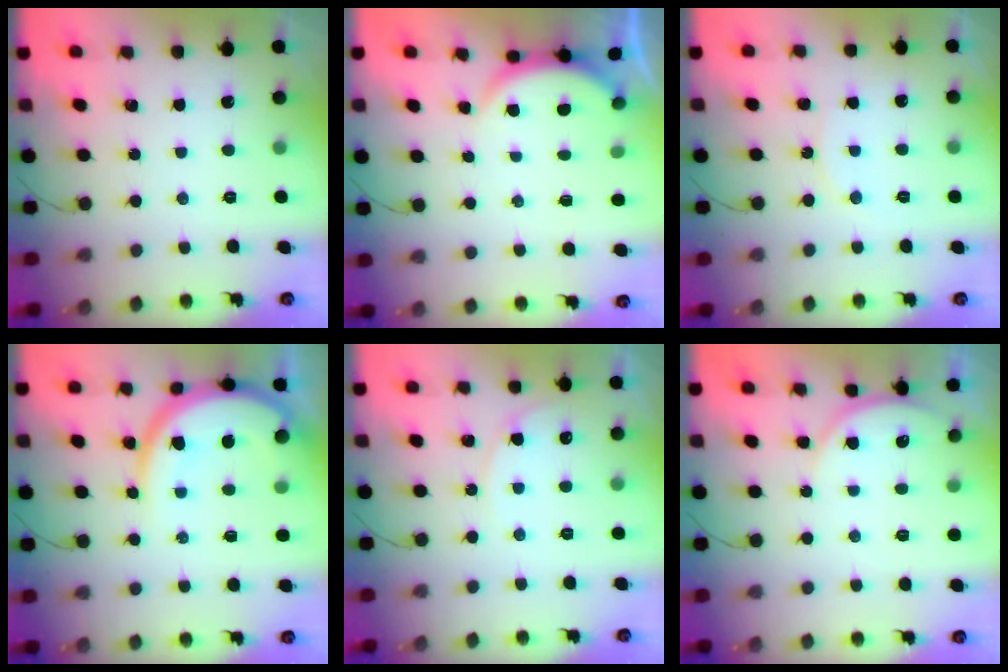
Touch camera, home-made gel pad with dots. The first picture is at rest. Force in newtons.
{"total": 2.9, "press": 2.8, "slide": 0.6}
{"total": 5.3, "press": 5.3, "slide": 0.7}
{"total": 13.0, "press": 12.9, "slide": 1.7}
{"total": 4.8, "press": 4.8, "slide": 0.5}
{"total": 5.8, "press": 5.8, "slide": 0.7}